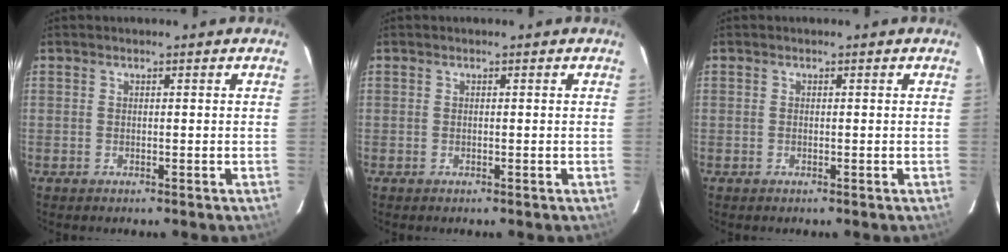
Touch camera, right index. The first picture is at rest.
{"total": 0.0}
{"total": 0.0}